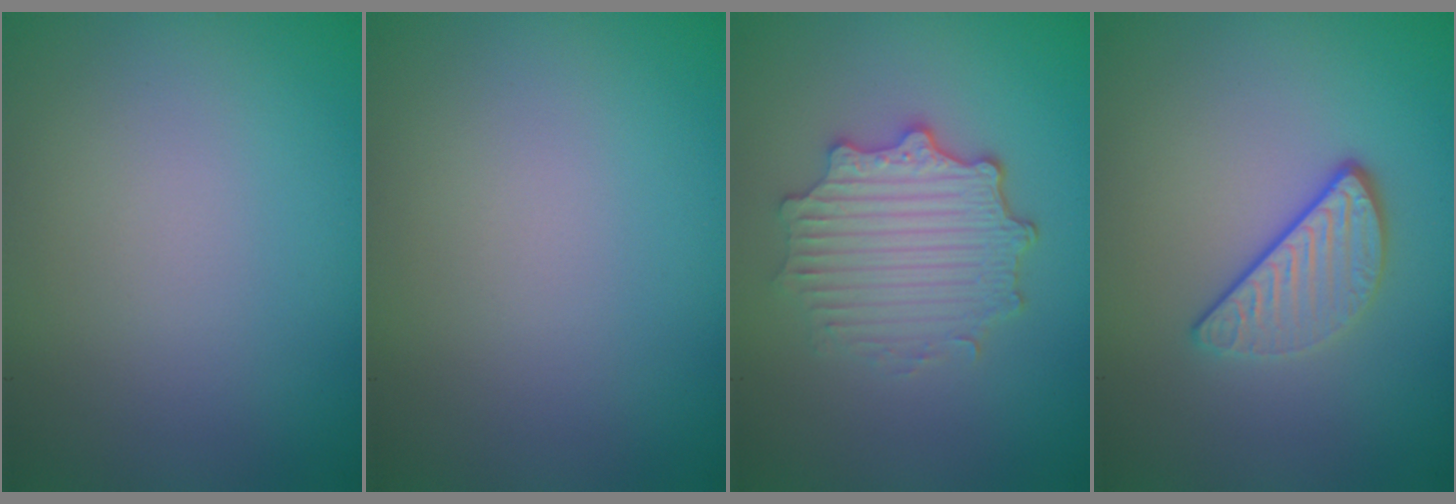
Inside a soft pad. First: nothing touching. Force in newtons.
{"total": 0.0}
{"total": 4.4, "press": 3.6, "slide": 2.4}
{"total": 3.0, "press": 2.4, "slide": 1.9}